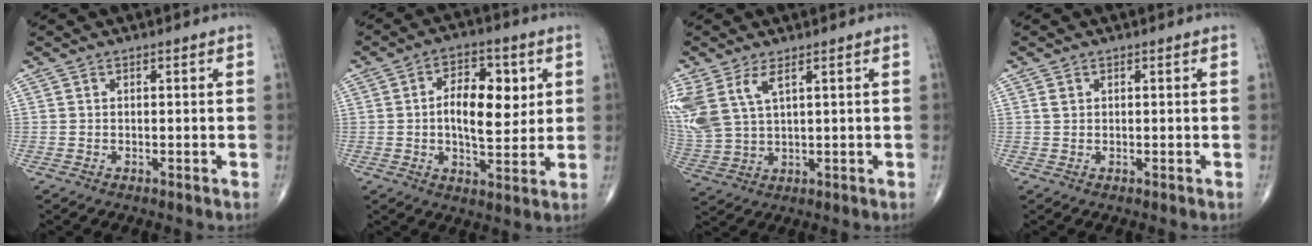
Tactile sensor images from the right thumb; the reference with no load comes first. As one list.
[{"total": 11.4, "force": [1.9, 5.9, 9.6], "torque": [-0.120, -0.006, 0.028]}, {"total": 10.7, "force": [4.7, 5.2, 8.1], "torque": [-0.202, -0.008, 0.107]}, {"total": 1.0, "force": [0.4, 0.8, 0.5], "torque": [-0.009, 0.002, 0.008]}]